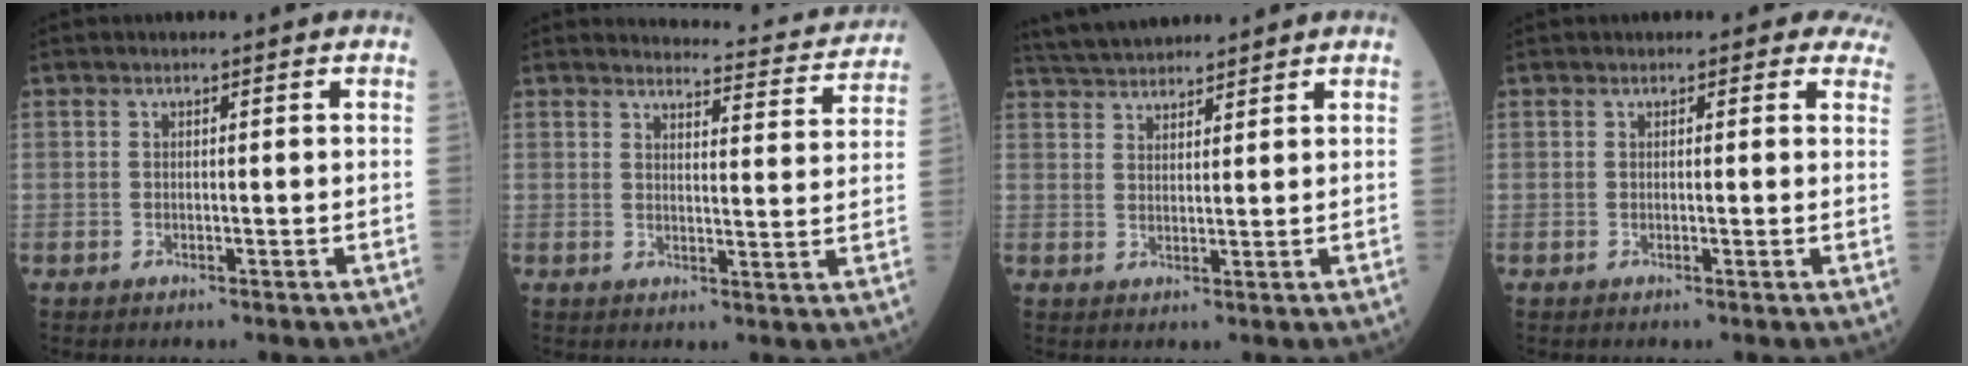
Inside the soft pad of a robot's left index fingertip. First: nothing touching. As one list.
[{"total": 12.7, "force": [12.5, 1.4, 1.9], "torque": [-0.008, -0.043, 0.126]}, {"total": 7.6, "force": [7.3, 0.7, 2.0], "torque": [-0.043, 0.031, 0.129]}, {"total": 5.9, "force": [5.4, 2.2, 1.1], "torque": [0.021, 0.001, 0.033]}]